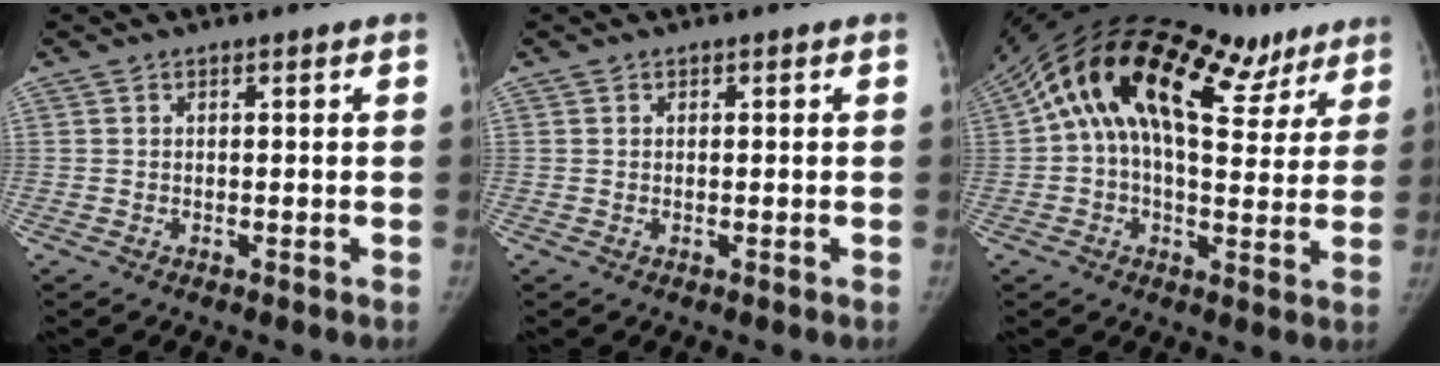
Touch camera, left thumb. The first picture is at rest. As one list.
[{"total": 0.0}, {"total": 25.5, "force": [13.4, 13.1, 17.3], "torque": [-0.265, 0.040, 0.211]}]